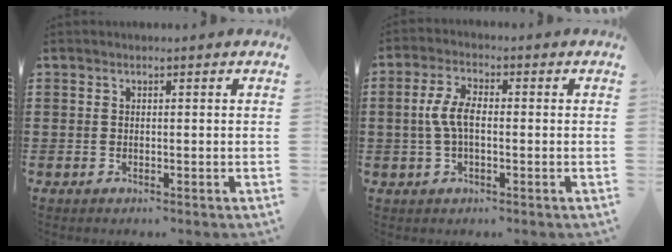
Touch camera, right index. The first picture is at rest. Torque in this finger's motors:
{"motor_torque": [0.60, -0.43, 0.32, 0.14]}